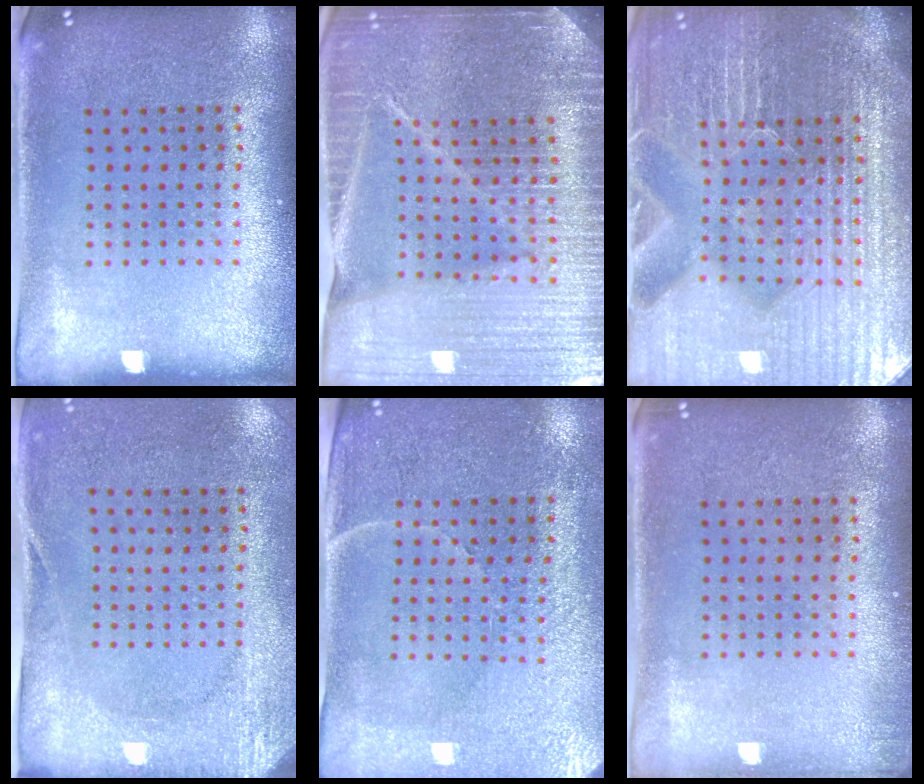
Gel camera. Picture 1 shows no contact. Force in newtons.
{"total": 5.4, "press": 4.8, "slide": 2.5}
{"total": 6.1, "press": 5.5, "slide": 2.7}
{"total": 2.7, "press": 2.1, "slide": 1.7}
{"total": 3.5, "press": 3.3, "slide": 1.1}
{"total": 0.9, "press": 0.8, "slide": 0.3}